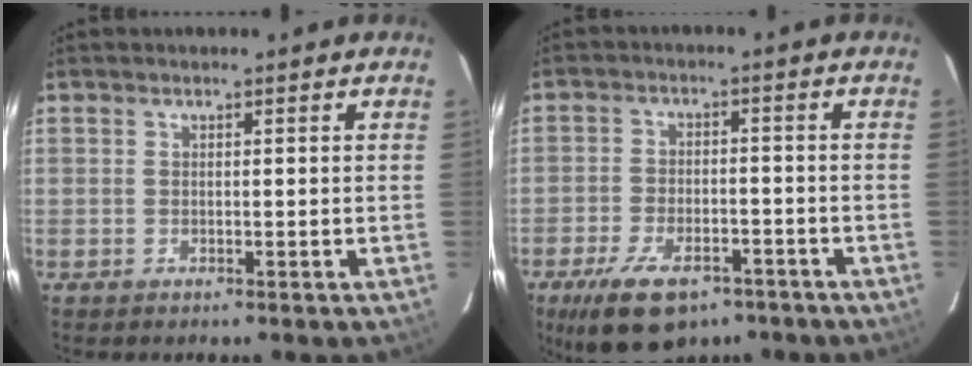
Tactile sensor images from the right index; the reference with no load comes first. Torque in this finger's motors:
{"motor_torque": [1.23, -0.91, 0.54, 0.06]}